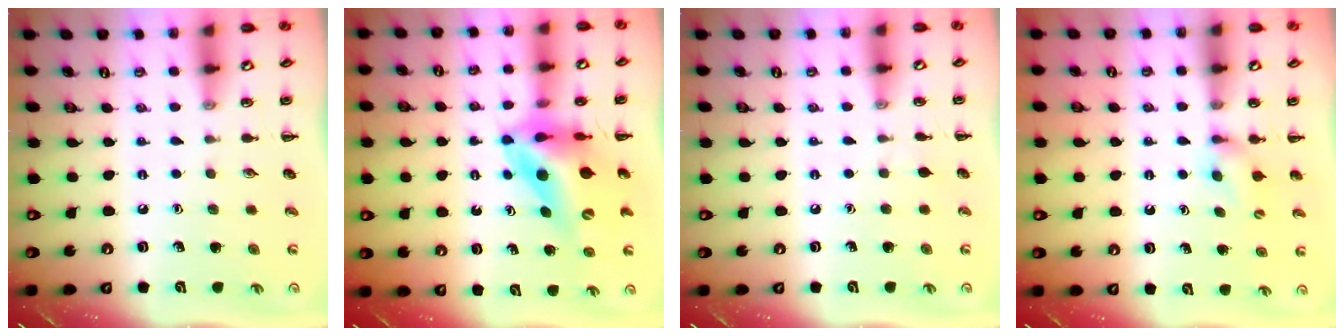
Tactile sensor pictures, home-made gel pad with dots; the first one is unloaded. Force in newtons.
{"total": 12.2, "press": 11.6, "slide": 3.6}
{"total": 3.3, "press": 3.1, "slide": 1.3}
{"total": 5.6, "press": 5.3, "slide": 1.6}